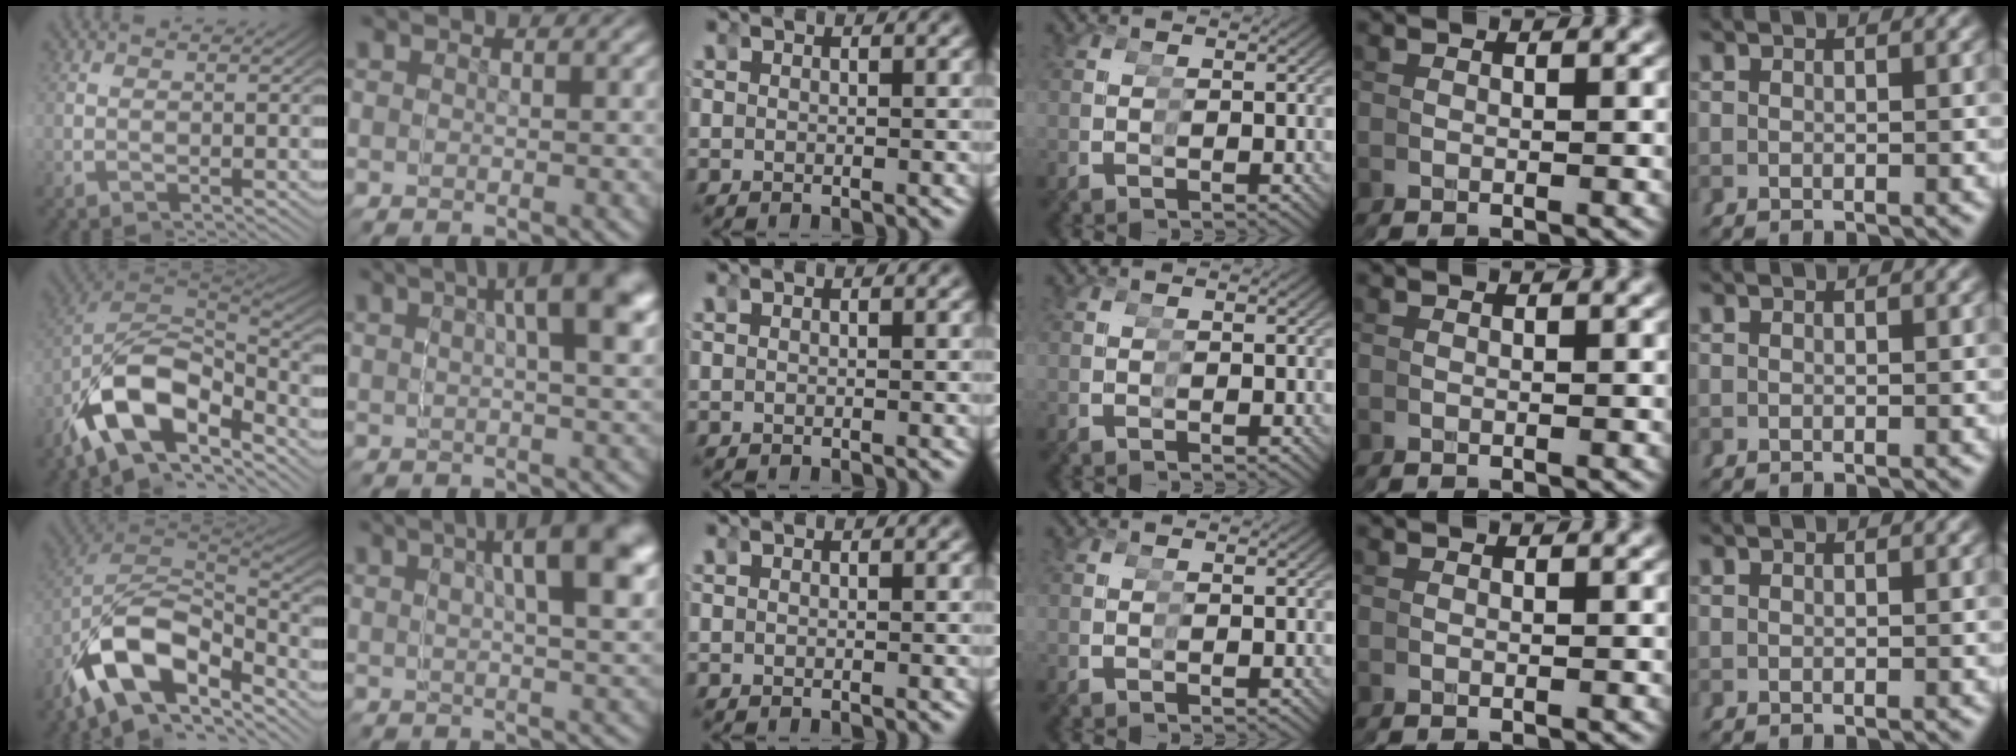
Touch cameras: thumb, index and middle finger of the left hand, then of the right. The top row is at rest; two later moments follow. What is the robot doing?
{"motion": "grasp_and_lifting", "object": "toy banana"}